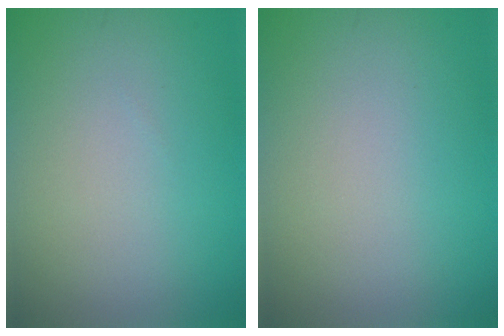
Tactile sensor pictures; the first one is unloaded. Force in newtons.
{"total": 0.0}